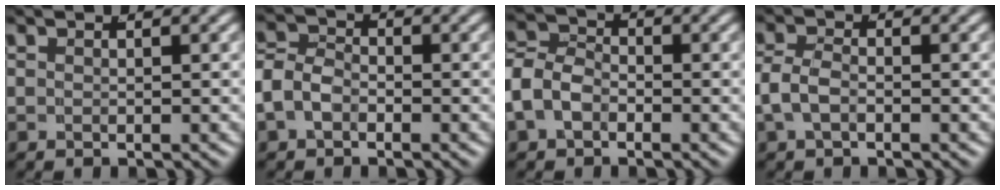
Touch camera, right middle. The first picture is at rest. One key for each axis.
{"total": 4.1, "fx": -1.0, "fy": 3.4, "fz": 2.2, "tx": -0.060, "ty": -0.013, "tz": -0.015}
{"total": 5.5, "fx": -1.2, "fy": 4.6, "fz": 2.8, "tx": -0.074, "ty": -0.015, "tz": -0.020}
{"total": 2.4, "fx": -0.7, "fy": 1.5, "fz": 1.7, "tx": -0.047, "ty": -0.011, "tz": -0.007}